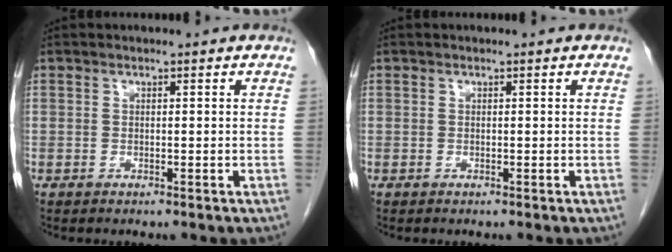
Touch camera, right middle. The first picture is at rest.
{"total": 0.0}